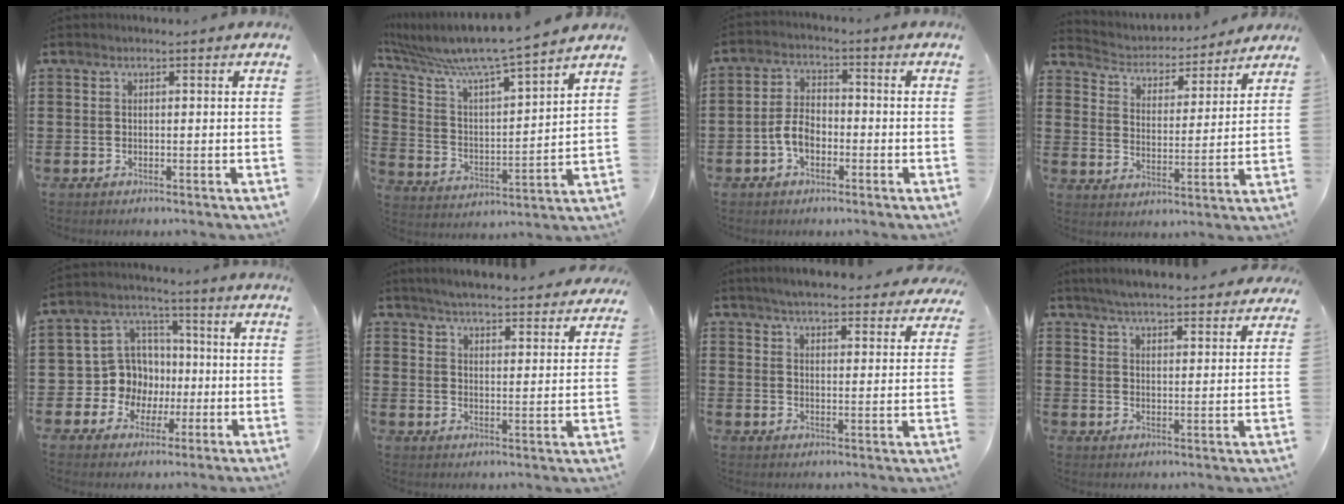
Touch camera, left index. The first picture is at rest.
{"total": 8.1, "force": [7.2, 0.2, 3.8], "torque": [-0.106, -0.057, 0.116]}
{"total": 4.6, "force": [-1.7, 2.7, 3.4], "torque": [-0.081, 0.001, -0.037]}
{"total": 3.6, "force": [3.5, 0.8, 0.1], "torque": [-0.026, -0.029, 0.053]}
{"total": 9.2, "force": [0.4, 9.0, 2.0], "torque": [-0.085, -0.003, 0.016]}
{"total": 4.8, "force": [4.7, -0.3, 0.8], "torque": [-0.037, -0.032, 0.080]}
{"total": 5.2, "force": [5.0, 0.2, 1.3], "torque": [-0.046, -0.022, 0.089]}
{"total": 5.5, "force": [5.4, -0.1, 1.3], "torque": [-0.046, -0.025, 0.095]}